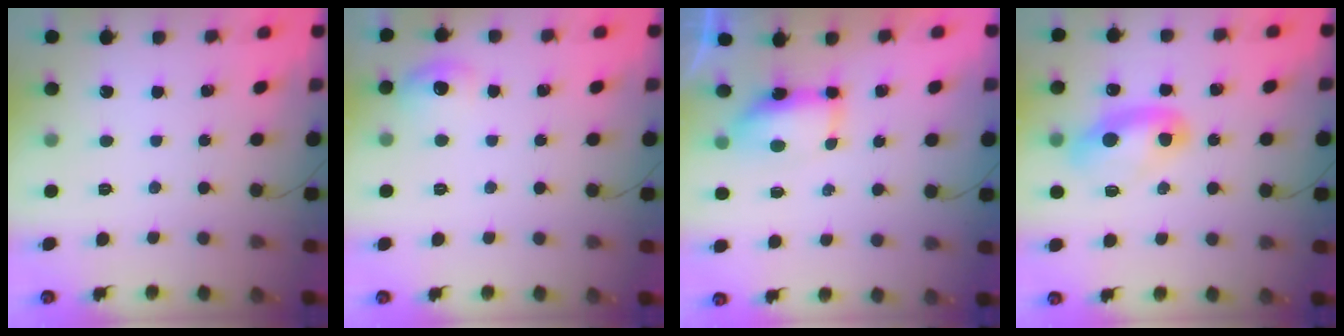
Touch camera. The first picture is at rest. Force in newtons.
{"total": 6.8, "press": 6.6, "slide": 1.8}
{"total": 6.6, "press": 6.6, "slide": 0.4}
{"total": 10.2, "press": 10.2, "slide": 0.7}